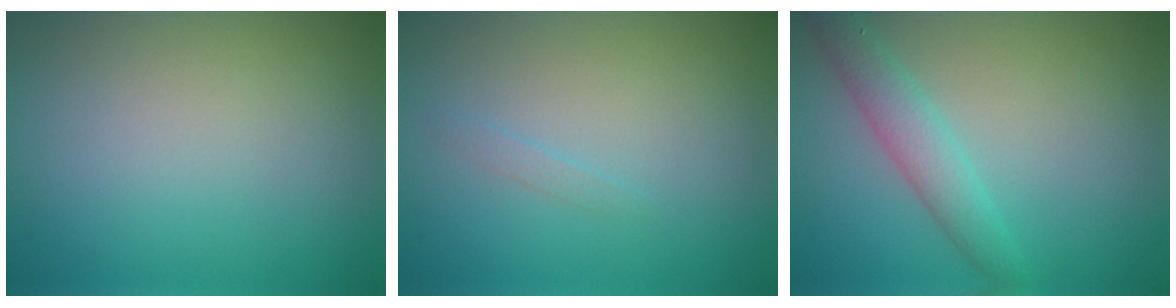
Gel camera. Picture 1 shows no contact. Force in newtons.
{"total": 0.5, "press": 0.5, "slide": 0.1}
{"total": 2.9, "press": 2.9, "slide": 0.1}